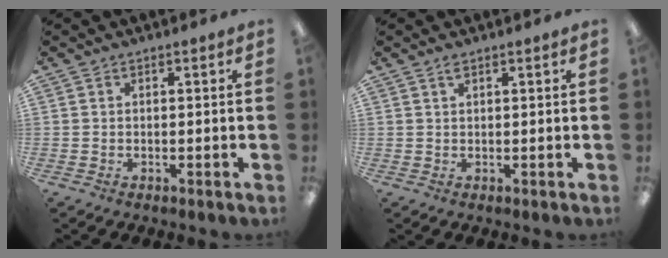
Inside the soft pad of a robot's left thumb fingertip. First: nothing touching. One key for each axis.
{"total": 1.3, "fx": 1.0, "fy": 0.3, "fz": 0.7, "tx": -0.017, "ty": 0.001, "tz": 0.019}